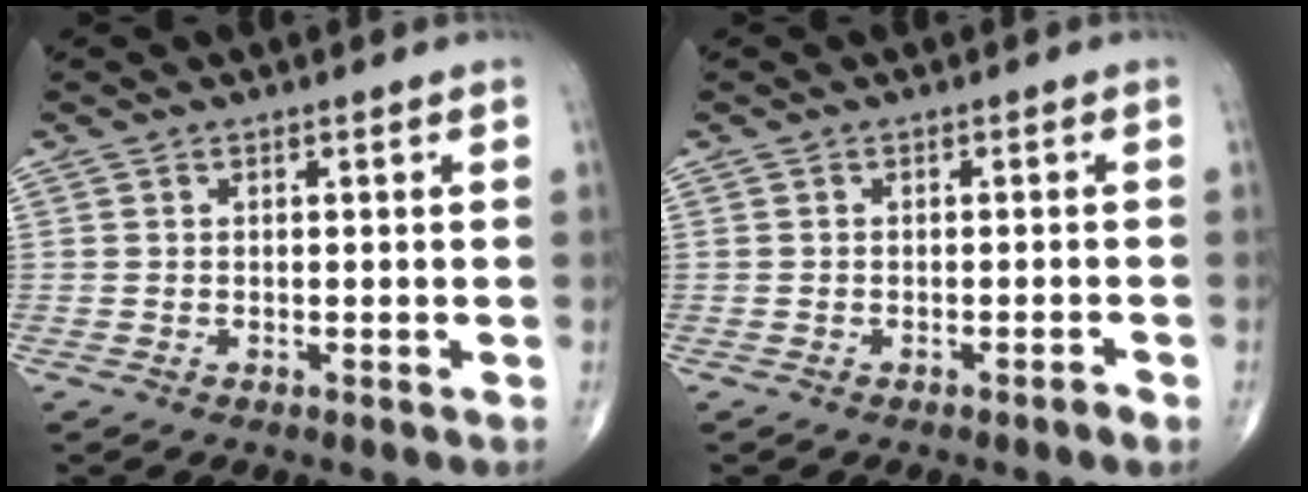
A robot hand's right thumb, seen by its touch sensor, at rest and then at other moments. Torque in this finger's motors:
{"motor_torque": [0.57, -0.14, -0.12, -0.08, 0.05]}